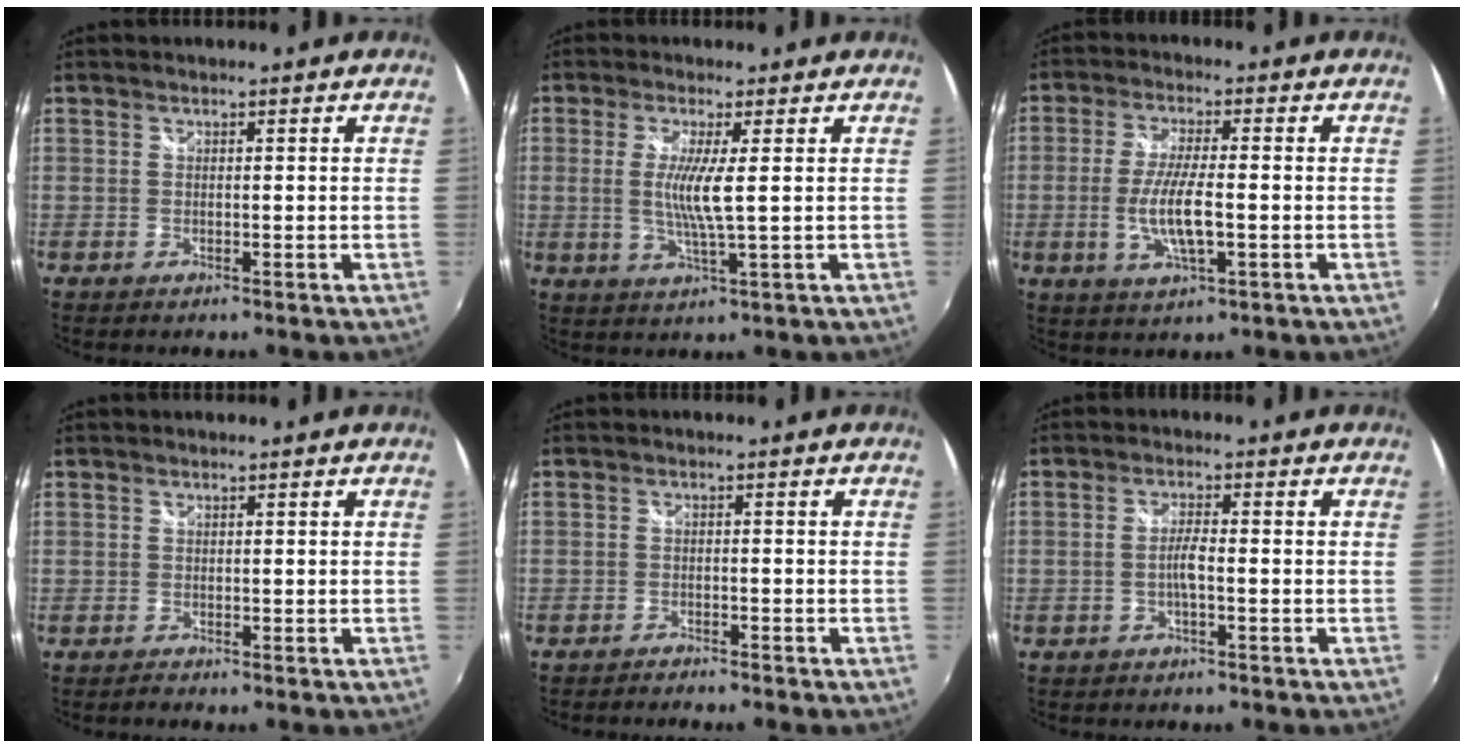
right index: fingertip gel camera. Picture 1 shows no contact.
{"total": 5.8, "force": [0.5, -0.3, 5.8], "torque": [-0.118, -0.014, 0.007]}
{"total": 8.3, "force": [-1.6, 2.1, 7.9], "torque": [-0.158, -0.011, -0.029]}
{"total": 0.6, "force": [-0.3, 0.5, 0.0], "torque": [-0.002, 0.000, -0.007]}
{"total": 2.7, "force": [-2.6, 0.4, 0.8], "torque": [-0.028, -0.006, -0.042]}
{"total": 2.7, "force": [-0.9, 0.1, 2.5], "torque": [-0.050, 0.002, -0.017]}